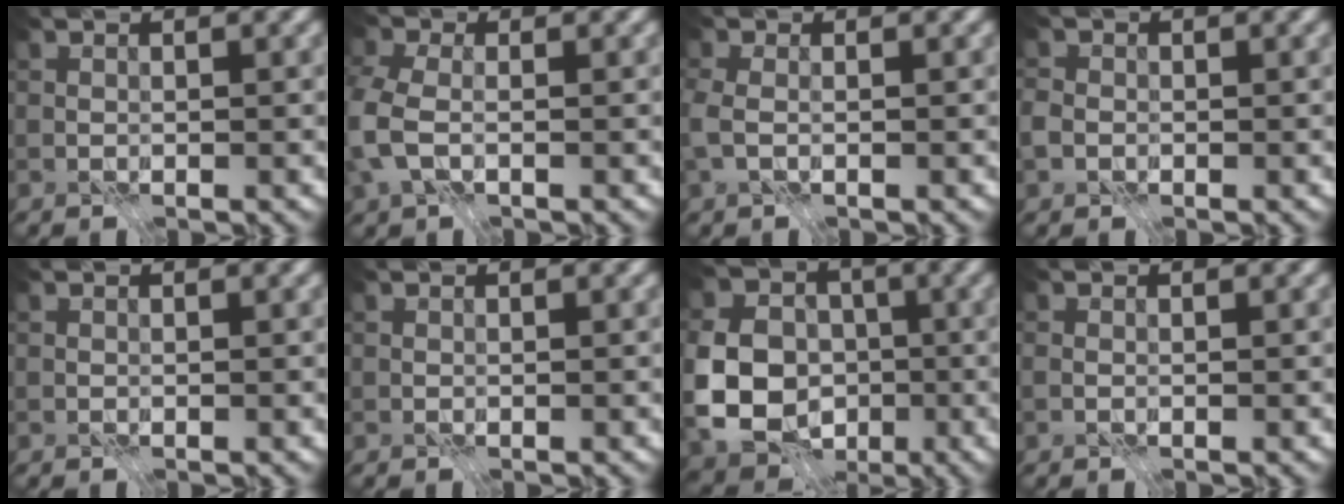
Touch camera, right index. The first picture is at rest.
{"total": 5.8, "force": [-1.5, 4.0, 4.0], "torque": [-0.124, -0.003, -0.035]}
{"total": 2.8, "force": [-0.8, 1.9, 2.0], "torque": [-0.056, -0.003, -0.016]}
{"total": 2.2, "force": [-0.7, 1.9, 1.0], "torque": [-0.025, 0.004, -0.018]}
{"total": 0.0}
{"total": 0.0}
{"total": 9.9, "force": [-2.0, 8.1, 5.4], "torque": [-0.125, -0.006, -0.049]}
{"total": 0.5, "force": [-0.2, 0.4, 0.3], "torque": [-0.005, 0.001, -0.004]}